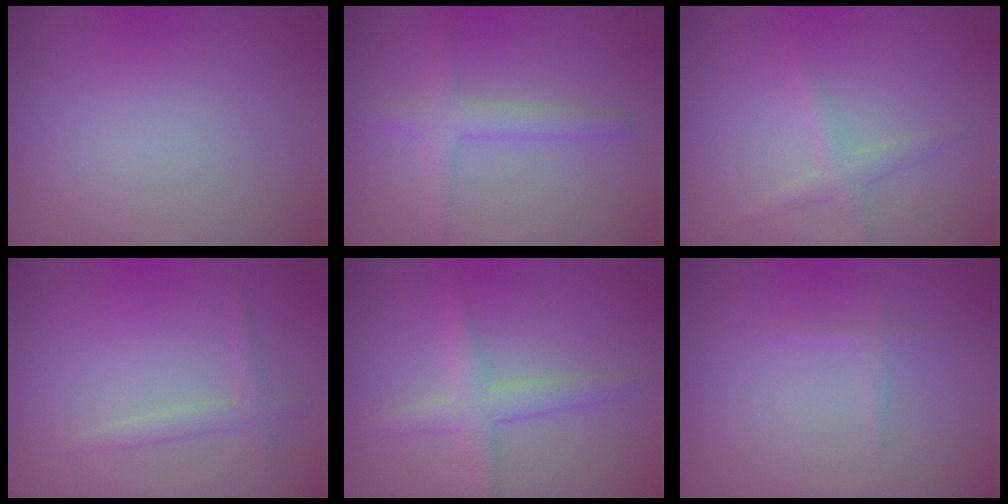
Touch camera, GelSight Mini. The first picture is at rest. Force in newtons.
{"total": 2.3, "press": 2.3, "slide": 0.1}
{"total": 1.5, "press": 1.5, "slide": 0.0}
{"total": 1.4, "press": 1.4, "slide": 0.1}
{"total": 2.5, "press": 2.5, "slide": 0.0}
{"total": 0.6, "press": 0.6, "slide": 0.0}